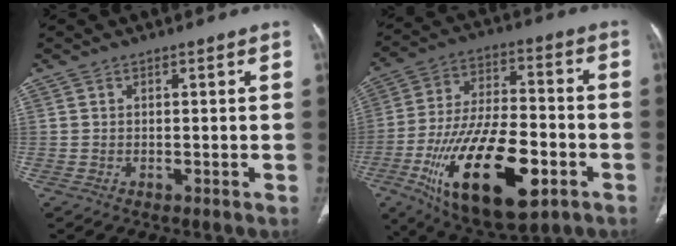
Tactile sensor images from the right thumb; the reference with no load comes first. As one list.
[{"total": 25.6, "force": [-9.5, 11.5, 20.7], "torque": [-0.391, 0.021, -0.147]}]